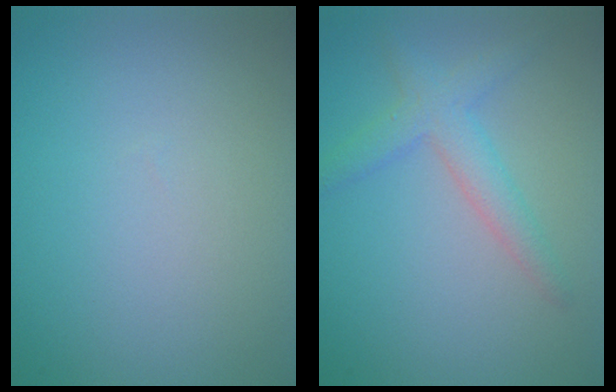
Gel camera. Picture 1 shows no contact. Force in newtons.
{"total": 2.9, "press": 2.9, "slide": 0.1}